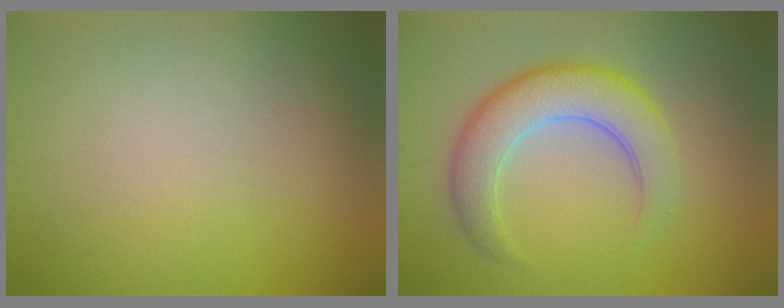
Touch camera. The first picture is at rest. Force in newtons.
{"total": 6.0, "press": 6.0, "slide": 0.5}